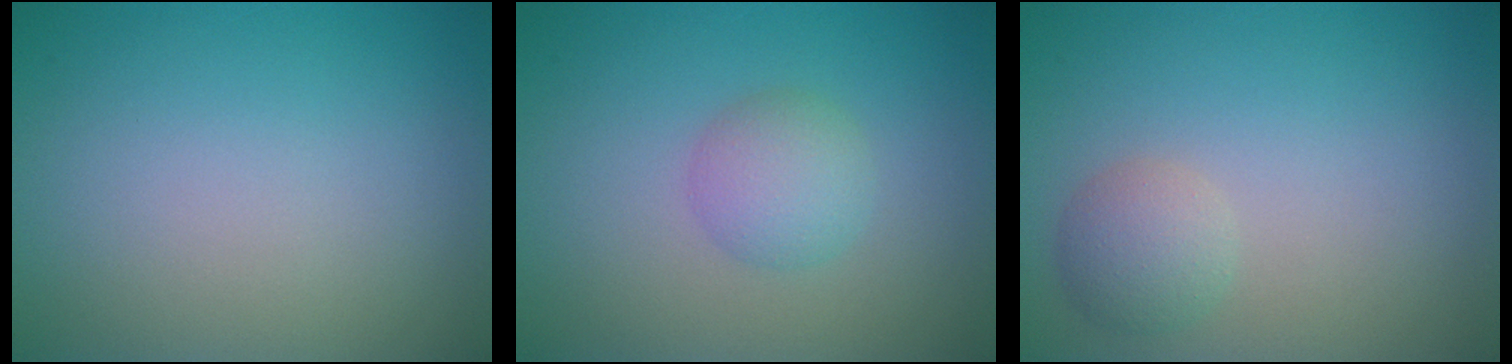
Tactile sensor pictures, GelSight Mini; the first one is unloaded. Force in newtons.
{"total": 2.4, "press": 2.4, "slide": 0.0}
{"total": 2.1, "press": 2.1, "slide": 0.0}